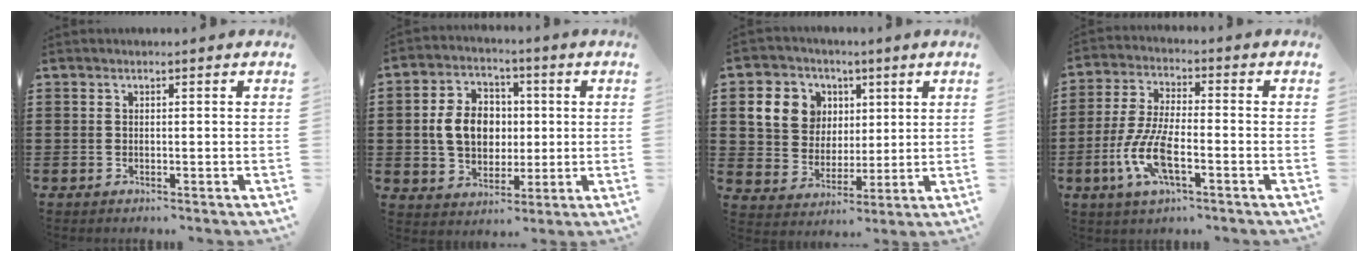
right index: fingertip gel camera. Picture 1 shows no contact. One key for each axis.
{"total": 8.6, "fx": 0.3, "fy": 6.9, "fz": 5.2, "tx": -0.115, "ty": 0.013, "tz": -0.001}
{"total": 9.2, "fx": 3.2, "fy": 8.1, "fz": 2.9, "tx": -0.084, "ty": 0.014, "tz": 0.063}
{"total": 9.2, "fx": -3.5, "fy": 3.0, "fz": 7.9, "tx": -0.183, "ty": -0.013, "tz": -0.069}